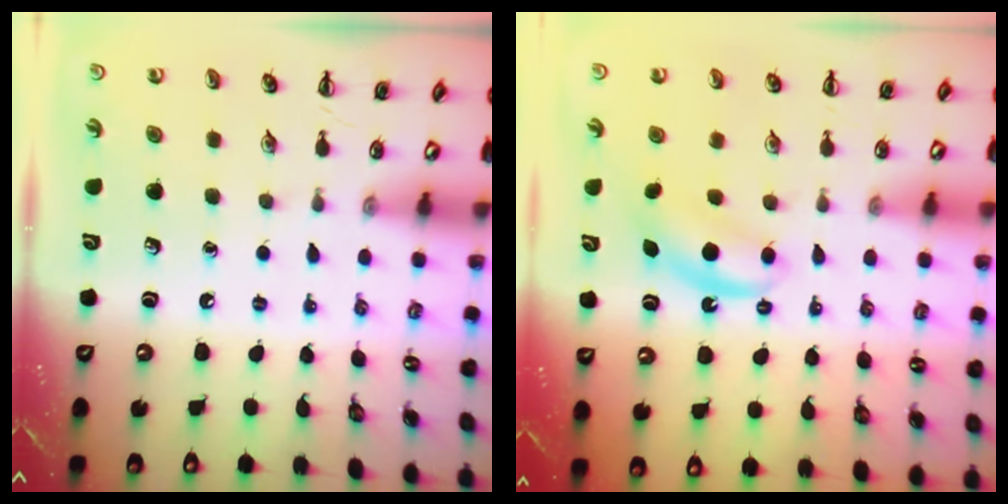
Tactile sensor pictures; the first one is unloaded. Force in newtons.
{"total": 5.6, "press": 5.5, "slide": 1.3}